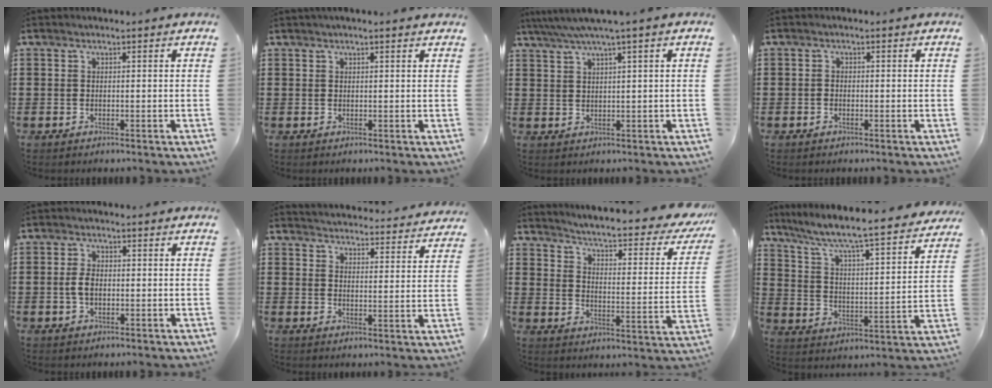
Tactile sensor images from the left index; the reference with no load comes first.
{"total": 1.1, "force": [0.9, -0.1, 0.7], "torque": [-0.014, 0.000, 0.016]}
{"total": 3.3, "force": [1.7, -0.5, 2.7], "torque": [-0.056, -0.003, 0.028]}
{"total": 0.9, "force": [-0.7, 0.5, 0.1], "torque": [-0.005, 0.000, -0.015]}
{"total": 3.0, "force": [-0.2, 1.7, 2.5], "torque": [-0.065, 0.001, -0.009]}
{"total": 3.8, "force": [3.8, -0.2, -0.1], "torque": [-0.008, -0.034, 0.062]}
{"total": 4.2, "force": [3.6, -0.2, 2.1], "torque": [-0.053, -0.040, 0.048]}
{"total": 5.8, "force": [5.1, -0.2, 2.8], "torque": [-0.078, -0.051, 0.074]}